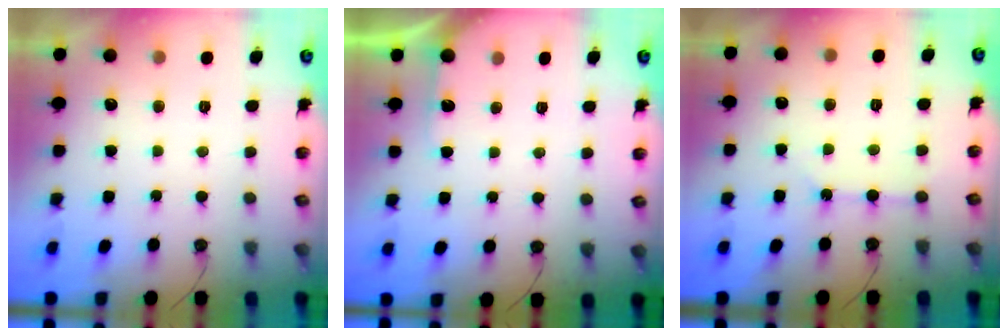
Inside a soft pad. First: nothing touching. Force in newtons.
{"total": 4.3, "press": 4.3, "slide": 0.5}
{"total": 2.2, "press": 2.2, "slide": 0.3}